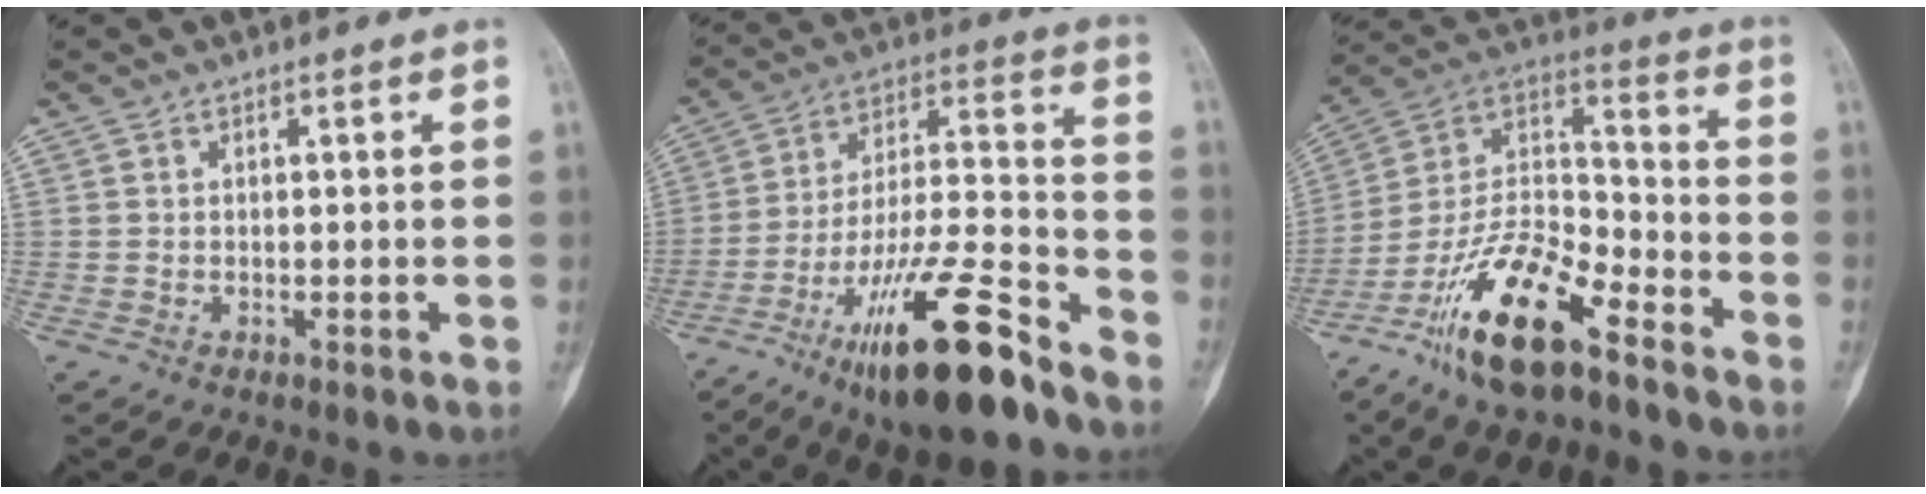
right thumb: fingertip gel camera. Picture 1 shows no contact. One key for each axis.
{"total": 21.9, "fx": -14.0, "fy": 5.1, "fz": 16.0, "tx": -0.281, "ty": 0.078, "tz": -0.237}
{"total": 18.9, "fx": -12.2, "fy": 6.5, "fz": 12.9, "tx": -0.228, "ty": 0.082, "tz": -0.225}